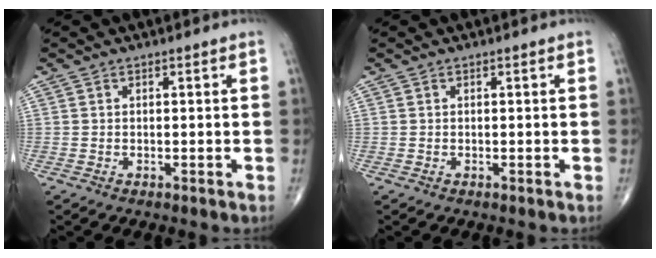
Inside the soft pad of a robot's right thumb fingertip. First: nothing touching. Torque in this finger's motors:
{"motor_torque": [-0.14, 0.14, -0.03, -0.03, 0.00]}